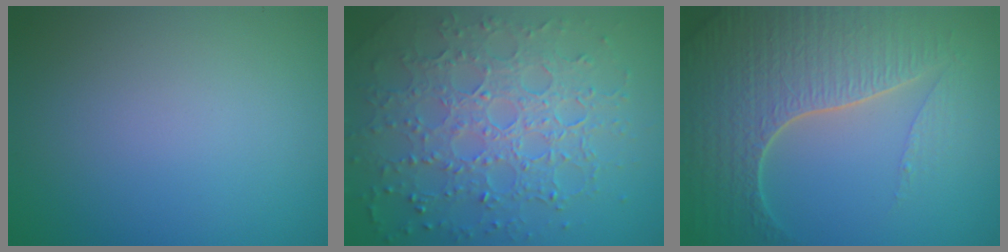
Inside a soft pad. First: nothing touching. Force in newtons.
{"total": 7.7, "press": 5.4, "slide": 5.5}
{"total": 7.3, "press": 5.3, "slide": 5.0}